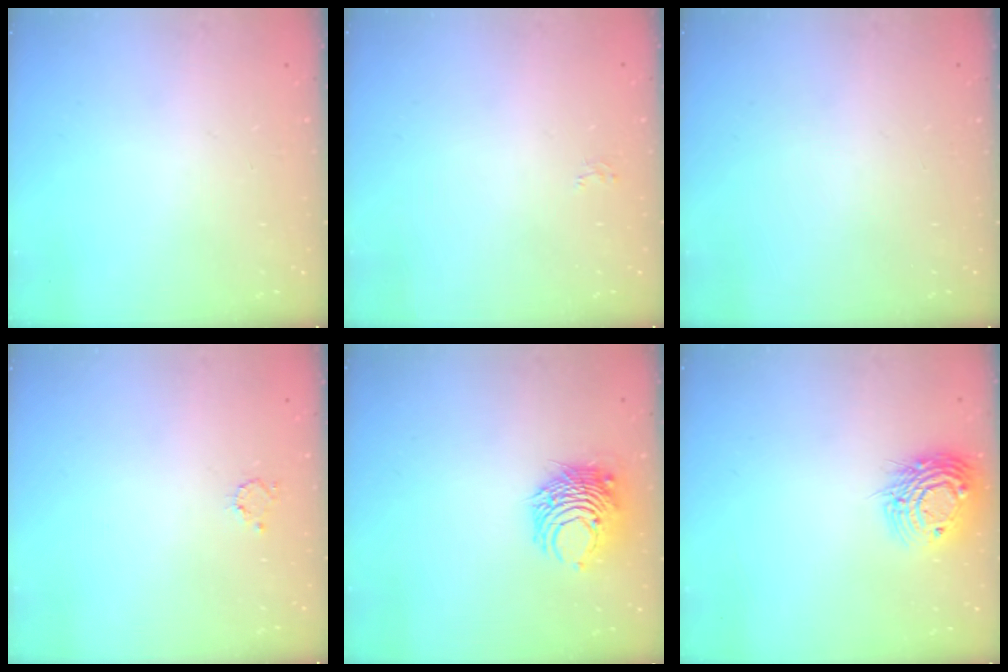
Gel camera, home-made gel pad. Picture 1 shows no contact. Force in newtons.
{"total": 2.6, "press": 2.6, "slide": 0.2}
{"total": 0.0}
{"total": 2.6, "press": 2.6, "slide": 0.4}
{"total": 8.2, "press": 8.1, "slide": 0.7}
{"total": 13.3, "press": 13.3, "slide": 1.1}